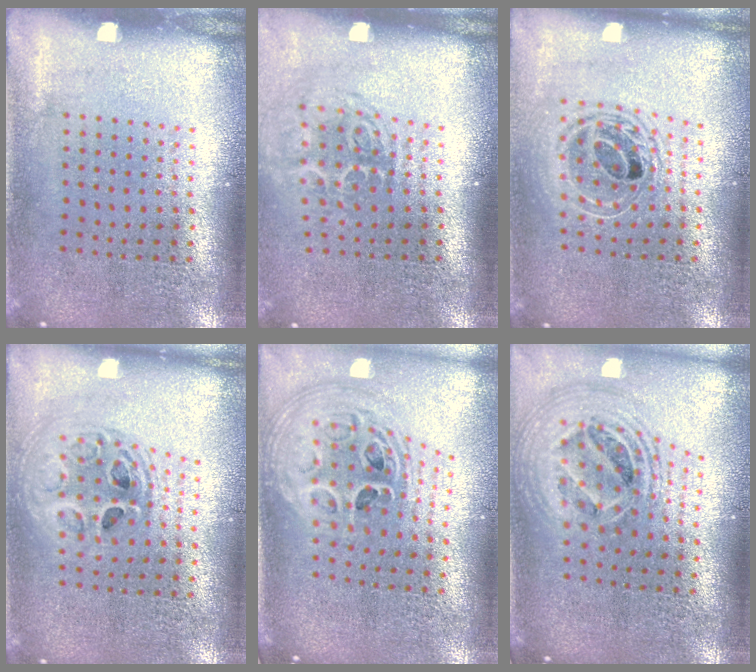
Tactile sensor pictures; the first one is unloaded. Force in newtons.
{"total": 1.8, "press": 1.2, "slide": 1.3}
{"total": 1.7, "press": 1.4, "slide": 1.0}
{"total": 1.8, "press": 1.5, "slide": 1.0}
{"total": 2.7, "press": 2.0, "slide": 1.8}
{"total": 2.4, "press": 1.8, "slide": 1.6}